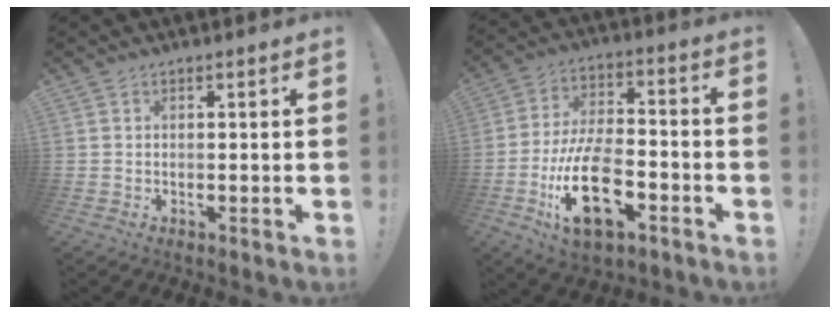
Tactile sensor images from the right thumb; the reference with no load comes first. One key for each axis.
{"total": 20.5, "fx": -7.9, "fy": 10.6, "fz": 15.6, "tx": -0.299, "ty": 0.039, "tz": -0.129}